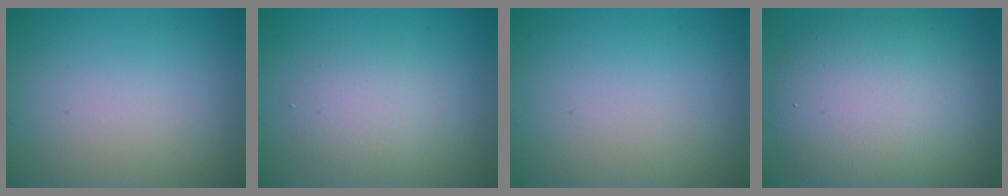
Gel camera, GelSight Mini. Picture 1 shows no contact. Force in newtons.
{"total": 2.7, "press": 2.6, "slide": 0.3}
{"total": 0.0}
{"total": 9.4, "press": 9.4, "slide": 0.8}